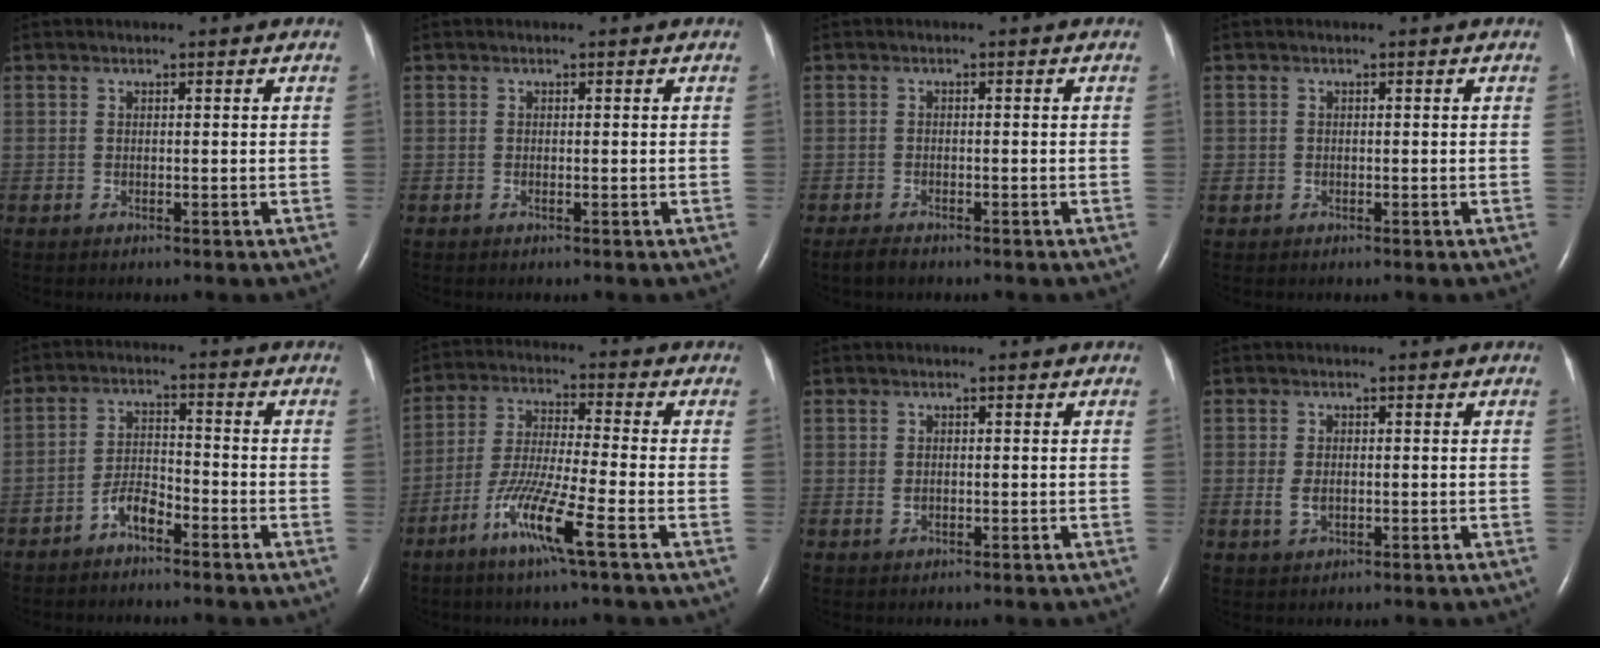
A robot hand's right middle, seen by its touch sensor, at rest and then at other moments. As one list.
[{"total": 0.0}, {"total": 1.8, "force": [-1.5, 0.6, 0.9], "torque": [-0.026, -0.004, -0.024]}, {"total": 0.7, "force": [-0.2, 0.7, 0.1], "torque": [-0.001, 0.004, -0.003]}, {"total": 4.0, "force": [-3.0, 1.3, 2.3], "torque": [-0.050, 0.011, -0.057]}, {"total": 10.2, "force": [-5.3, -0.4, 8.7], "torque": [-0.177, -0.018, -0.104]}, {"total": 1.1, "force": [-0.1, 0.8, 0.7], "torque": [-0.017, 0.001, 0.001]}, {"total": 2.5, "force": [-0.3, 1.5, 2.0], "torque": [-0.045, -0.002, -0.003]}]